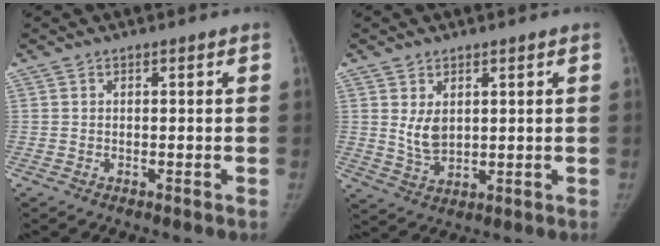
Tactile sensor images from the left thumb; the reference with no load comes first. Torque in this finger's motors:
{"motor_torque": [0.33, 0.42, 0.29, -0.55, 0.01]}